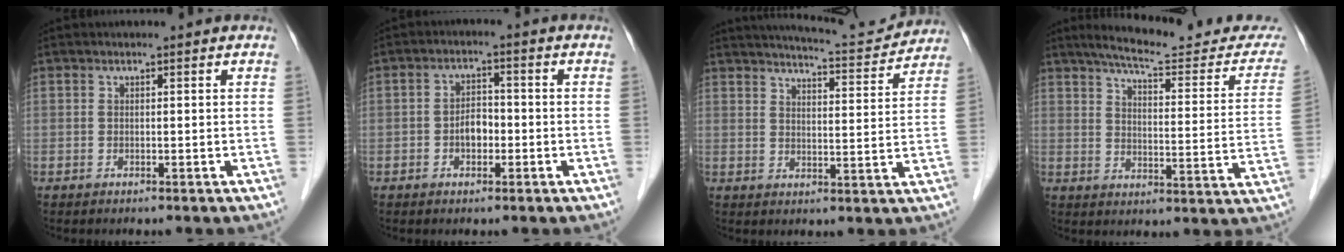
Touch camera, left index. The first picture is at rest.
{"total": 3.6, "force": [-1.6, 2.0, 2.4], "torque": [-0.043, 0.006, -0.030]}
{"total": 11.0, "force": [10.7, 0.6, 2.7], "torque": [-0.042, -0.005, 0.137]}
{"total": 18.8, "force": [17.0, 2.7, 7.6], "torque": [-0.094, -0.042, 0.203]}